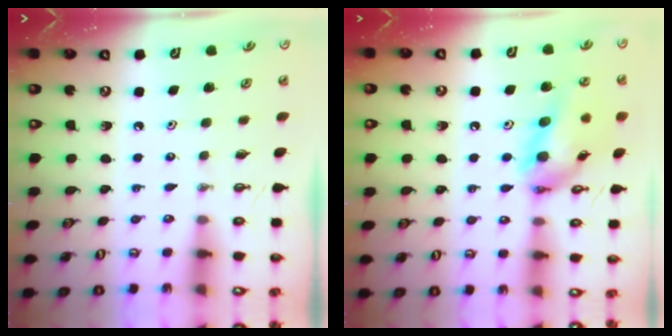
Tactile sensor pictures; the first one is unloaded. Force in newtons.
{"total": 14.2, "press": 14.2, "slide": 1.2}